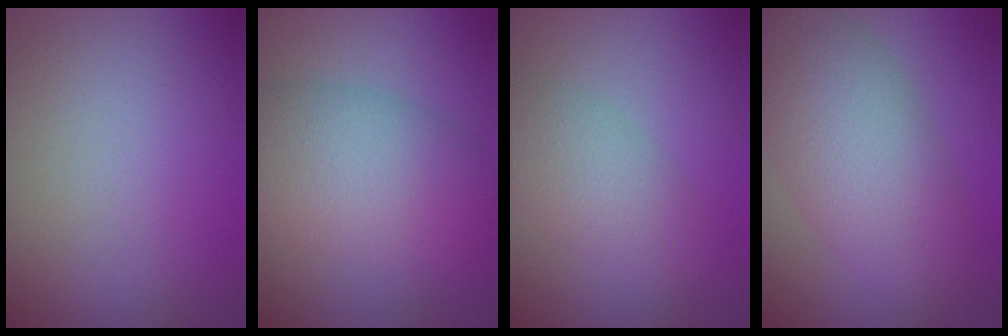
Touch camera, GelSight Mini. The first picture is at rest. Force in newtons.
{"total": 7.7, "press": 7.7, "slide": 0.3}
{"total": 2.7, "press": 2.7, "slide": 0.2}
{"total": 7.8, "press": 7.8, "slide": 0.4}